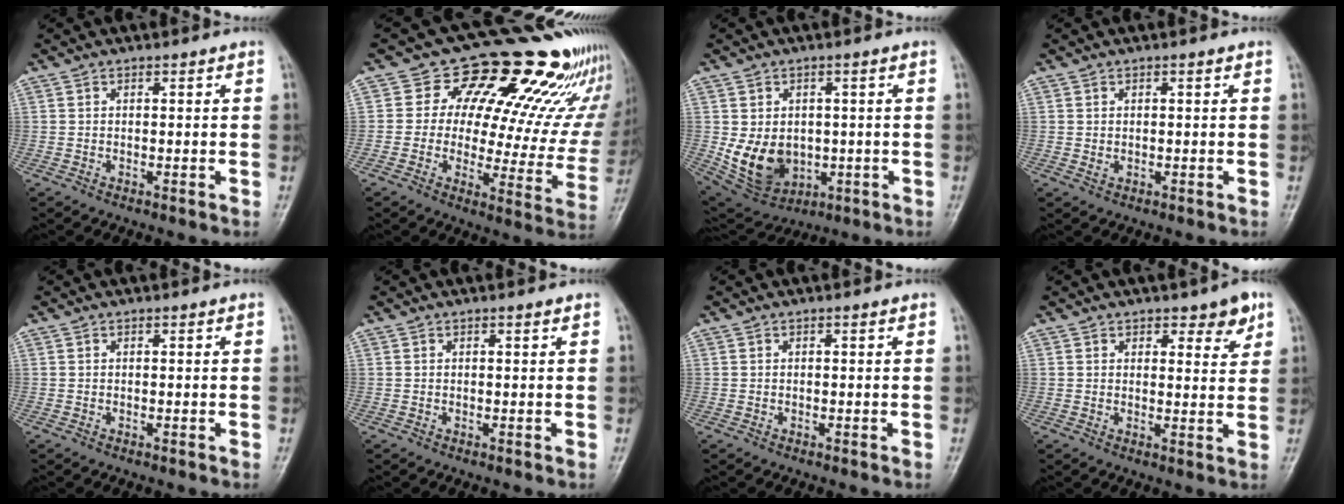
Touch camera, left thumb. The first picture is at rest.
{"total": 19.9, "force": [15.2, 8.9, 9.3], "torque": [-0.057, -0.088, 0.171]}
{"total": 10.8, "force": [-0.9, 8.4, 6.7], "torque": [-0.092, -0.007, 0.012]}
{"total": 1.4, "force": [0.3, 0.9, 1.1], "torque": [-0.015, 0.001, 0.010]}
{"total": 0.0}
{"total": 0.5, "force": [0.3, 0.1, 0.4], "torque": [-0.007, -0.001, 0.004]}
{"total": 0.0}
{"total": 4.8, "force": [3.0, 2.2, 3.1], "torque": [-0.015, -0.018, 0.037]}